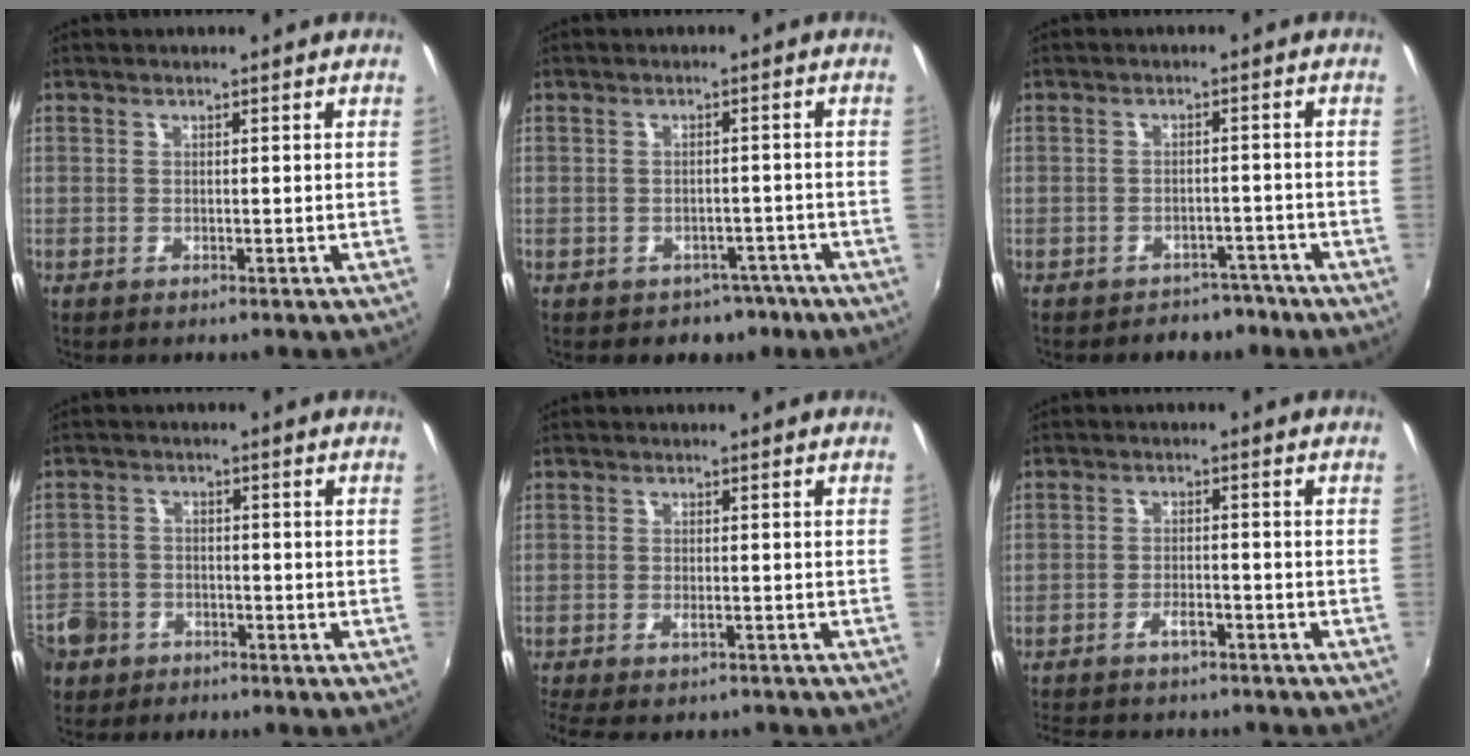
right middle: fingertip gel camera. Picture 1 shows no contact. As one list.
[{"total": 5.0, "force": [-3.3, 3.5, 1.1], "torque": [-0.023, 0.013, -0.029]}, {"total": 5.7, "force": [-4.6, 3.1, 1.0], "torque": [-0.019, 0.012, -0.053]}, {"total": 10.2, "force": [-5.6, 8.0, 2.9], "torque": [-0.099, 0.020, -0.095]}, {"total": 6.5, "force": [-5.4, 1.8, 3.1], "torque": [-0.077, -0.020, -0.084]}, {"total": 9.6, "force": [-8.2, 3.0, 3.9], "torque": [-0.096, -0.003, -0.123]}]